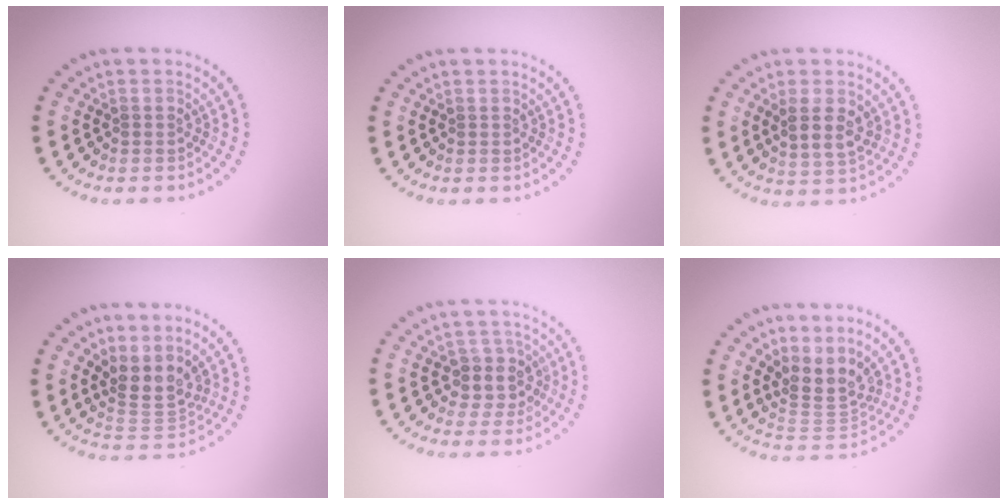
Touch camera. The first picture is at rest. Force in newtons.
{"total": 0.0}
{"total": 2.8, "press": 2.7, "slide": 0.9}
{"total": 3.5, "press": 2.6, "slide": 2.4}
{"total": 3.0, "press": 2.7, "slide": 1.4}
{"total": 3.5, "press": 2.6, "slide": 2.4}